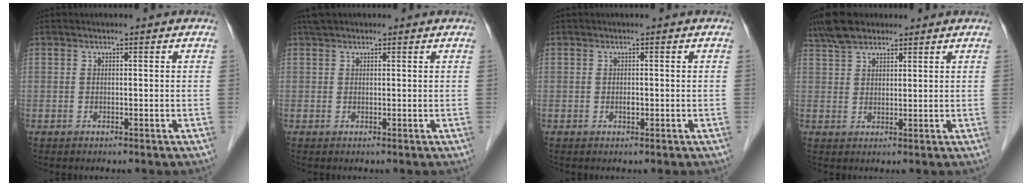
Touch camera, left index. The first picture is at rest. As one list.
[{"total": 2.0, "force": [1.6, 1.2, 0.3], "torque": [-0.008, 0.020, 0.026]}, {"total": 0.6, "force": [-0.1, 0.3, 0.5], "torque": [-0.009, -0.001, -0.001]}, {"total": 6.1, "force": [4.9, 2.7, 2.3], "torque": [-0.051, 0.024, 0.097]}]